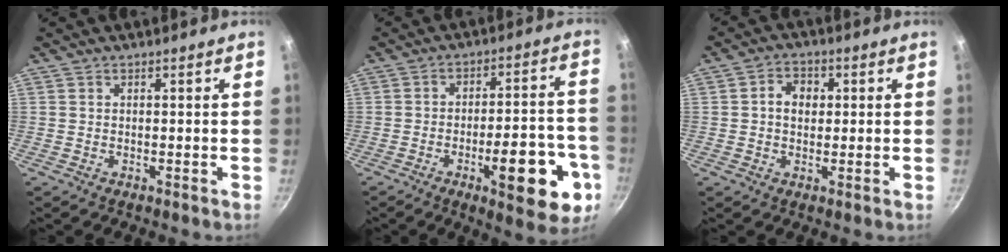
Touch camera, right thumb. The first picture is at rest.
{"total": 17.3, "force": [-6.8, 6.2, 14.6], "torque": [-0.153, 0.033, -0.087]}
{"total": 4.9, "force": [0.6, 3.8, 3.0], "torque": [-0.028, 0.007, 0.003]}